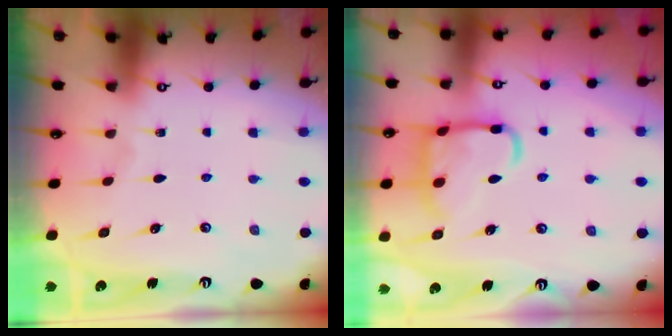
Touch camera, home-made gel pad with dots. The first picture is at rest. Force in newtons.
{"total": 13.5, "press": 13.5, "slide": 1.3}